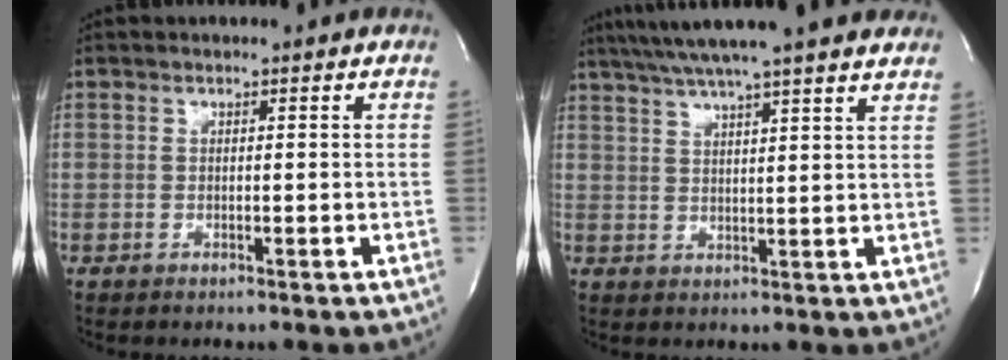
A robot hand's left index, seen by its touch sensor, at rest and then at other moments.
{"total": 18.1, "force": [15.5, 0.3, 9.5], "torque": [-0.162, 0.033, 0.207]}